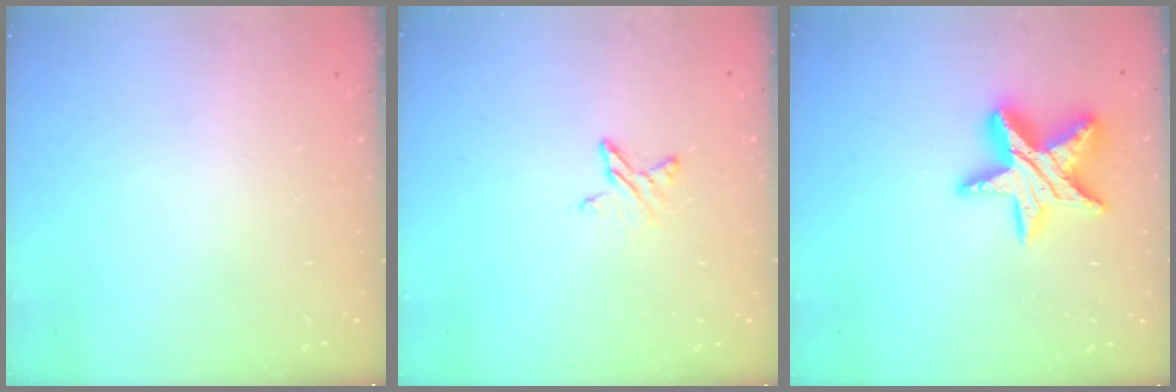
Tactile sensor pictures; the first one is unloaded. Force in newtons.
{"total": 4.3, "press": 4.3, "slide": 0.5}
{"total": 16.3, "press": 16.3, "slide": 0.9}